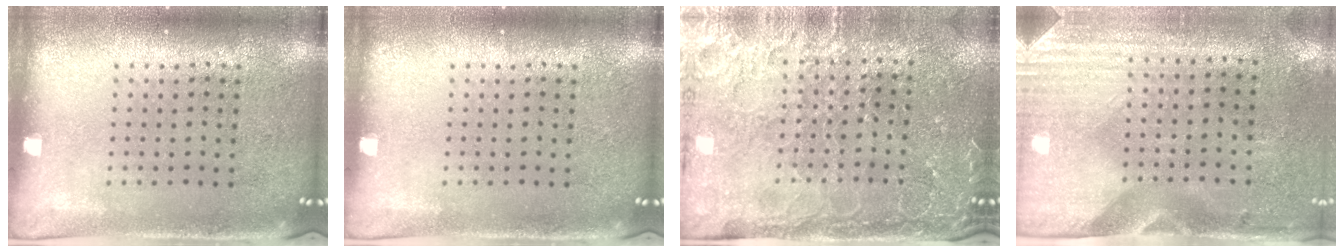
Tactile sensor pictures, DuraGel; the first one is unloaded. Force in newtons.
{"total": 0.0}
{"total": 4.1, "press": 3.9, "slide": 1.3}
{"total": 3.0, "press": 2.6, "slide": 1.5}